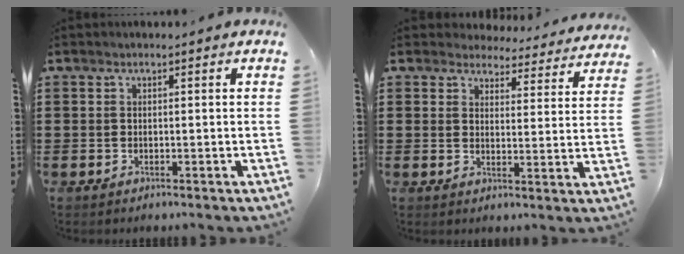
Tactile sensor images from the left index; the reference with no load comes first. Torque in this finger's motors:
{"motor_torque": [2.14, 0.00, 0.04, -0.07]}